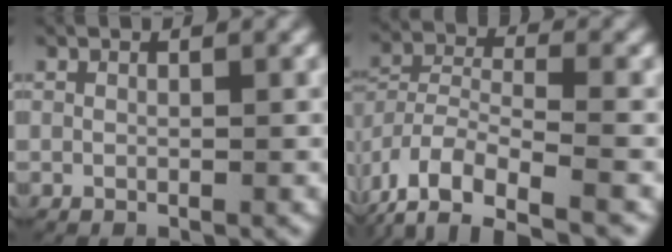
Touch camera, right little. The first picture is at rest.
{"total": 7.1, "force": [-3.4, 4.4, 4.5], "torque": [-0.097, -0.017, -0.052]}